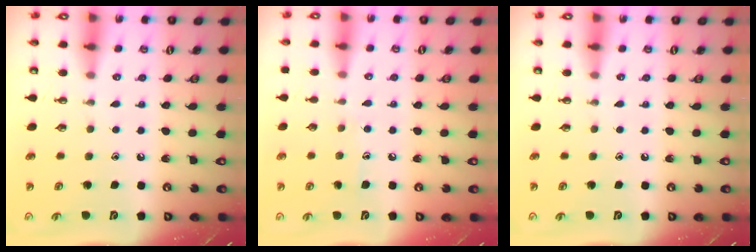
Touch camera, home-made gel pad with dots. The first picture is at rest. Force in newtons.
{"total": 4.9, "press": 4.8, "slide": 0.6}
{"total": 0.0}